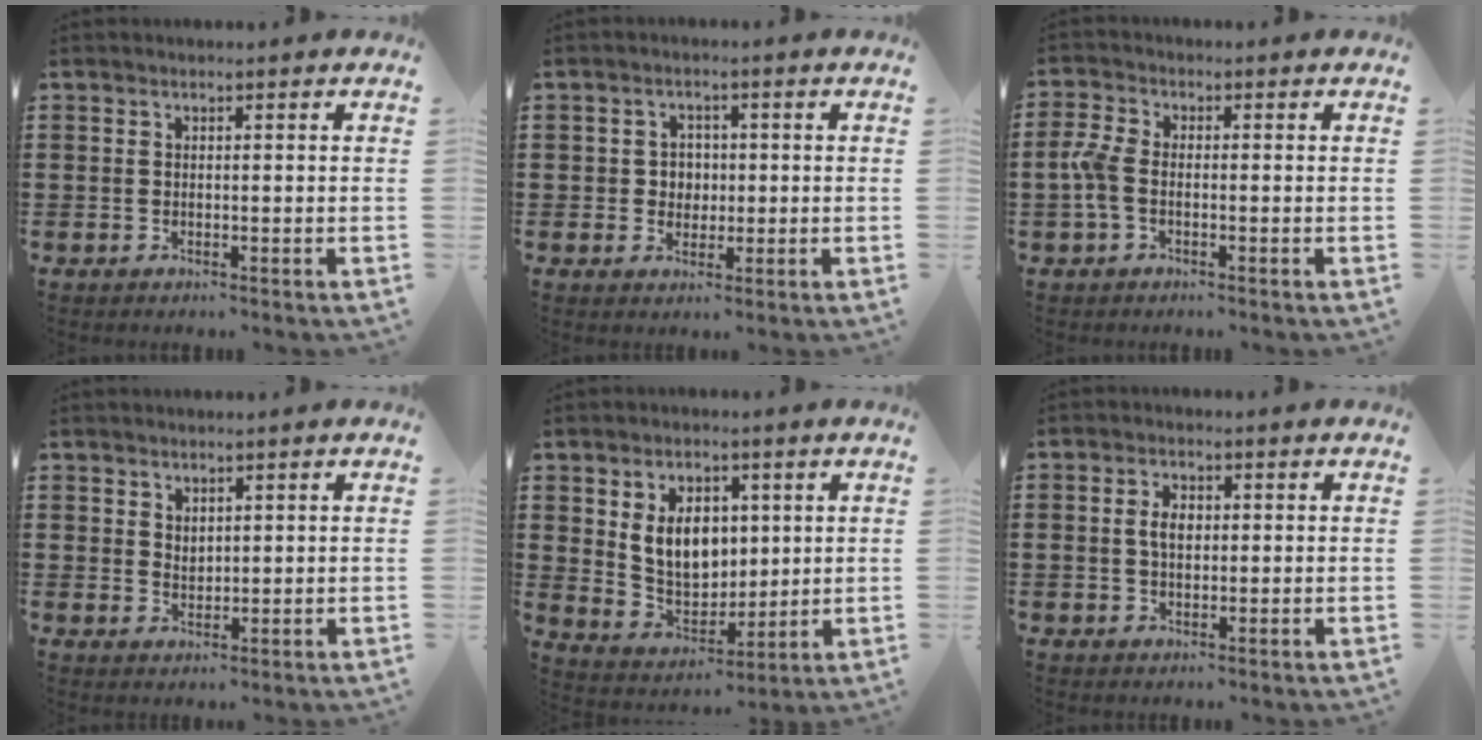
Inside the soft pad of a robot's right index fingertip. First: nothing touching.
{"total": 2.7, "force": [-0.1, 2.6, 0.9], "torque": [-0.028, 0.010, -0.006]}
{"total": 3.6, "force": [-1.1, 1.9, 2.9], "torque": [-0.089, -0.008, -0.031]}
{"total": 1.9, "force": [1.6, 1.1, 0.2], "torque": [-0.006, 0.004, 0.031]}
{"total": 8.3, "force": [2.1, 5.9, 5.4], "torque": [-0.107, 0.005, 0.034]}
{"total": 3.1, "force": [0.3, 1.9, 2.4], "torque": [-0.050, 0.010, 0.003]}